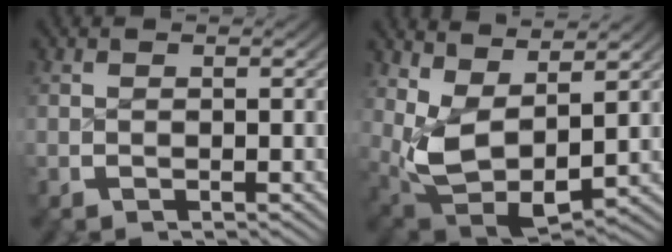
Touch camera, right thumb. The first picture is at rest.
{"total": 9.9, "force": [-0.3, 7.0, 7.0], "torque": [-0.175, -0.060, 0.018]}